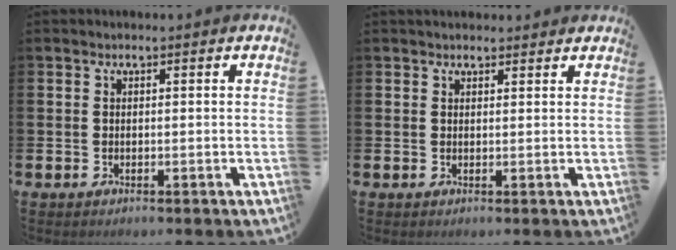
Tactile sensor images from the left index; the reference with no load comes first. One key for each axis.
{"total": 1.3, "fx": 1.2, "fy": 0.5, "fz": 0.1, "tx": 0.015, "ty": -0.005, "tz": 0.018}